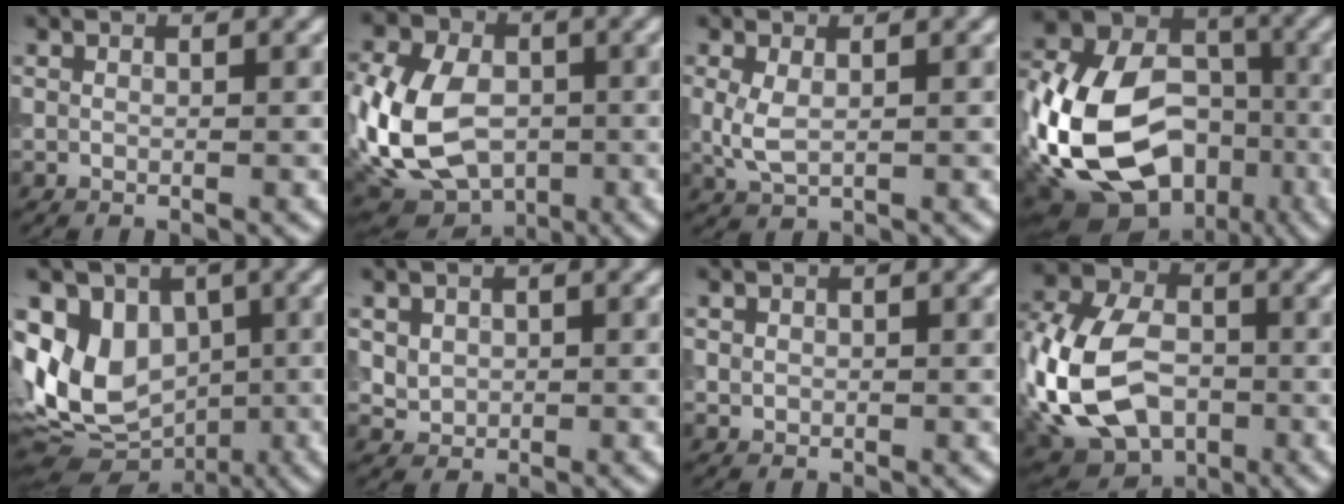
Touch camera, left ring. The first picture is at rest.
{"total": 11.2, "force": [-1.6, 8.3, 7.4], "torque": [-0.172, -0.016, -0.041]}
{"total": 2.4, "force": [0.2, 1.4, 2.0], "torque": [-0.050, 0.000, 0.008]}
{"total": 15.9, "force": [-4.7, 11.6, 9.9], "torque": [-0.227, -0.015, -0.089]}
{"total": 10.2, "force": [0.1, 7.9, 6.5], "torque": [-0.121, 0.004, 0.001]}
{"total": 2.0, "force": [0.4, 1.8, 0.8], "torque": [-0.015, -0.005, 0.019]}
{"total": 0.7, "force": [0.1, 0.7, 0.2], "torque": [0.003, -0.001, 0.000]}
{"total": 14.1, "force": [-2.7, 10.1, 9.5], "torque": [-0.218, -0.014, -0.054]}